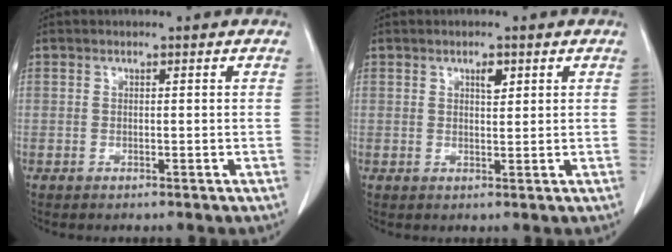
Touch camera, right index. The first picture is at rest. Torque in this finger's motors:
{"motor_torque": [0.02, 0.00, 0.02, 0.02]}